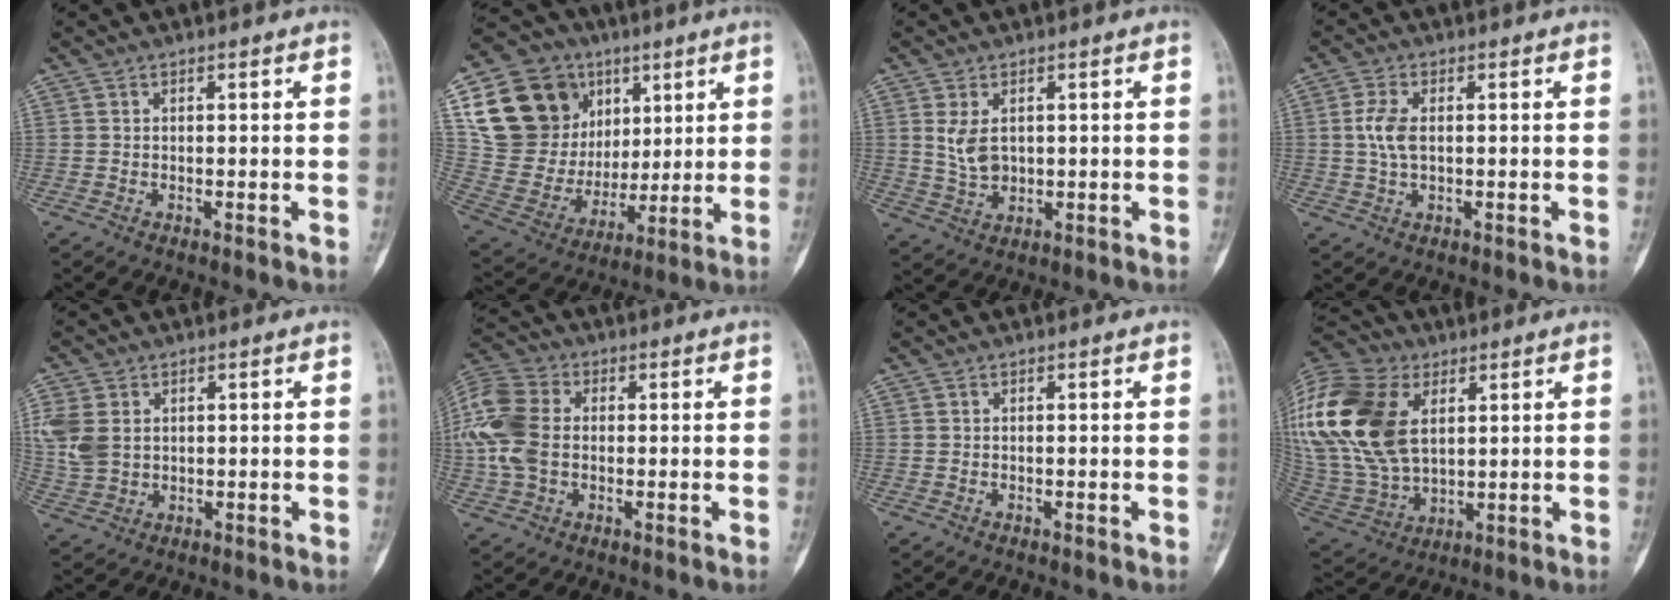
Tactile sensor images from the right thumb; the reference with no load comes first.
{"total": 23.4, "force": [9.2, 18.2, 11.3], "torque": [-0.185, 0.010, 0.187]}
{"total": 4.9, "force": [1.2, 3.2, 3.6], "torque": [-0.057, -0.009, 0.032]}
{"total": 2.8, "force": [0.1, 1.2, 2.5], "torque": [-0.060, 0.003, 0.000]}
{"total": 7.7, "force": [1.7, 5.7, 4.9], "torque": [-0.105, 0.001, 0.043]}
{"total": 13.1, "force": [0.2, 9.3, 9.2], "torque": [-0.208, 0.022, 0.002]}
{"total": 0.0}
{"total": 29.9, "force": [8.5, 19.3, 21.1], "torque": [-0.494, 0.012, 0.172]}